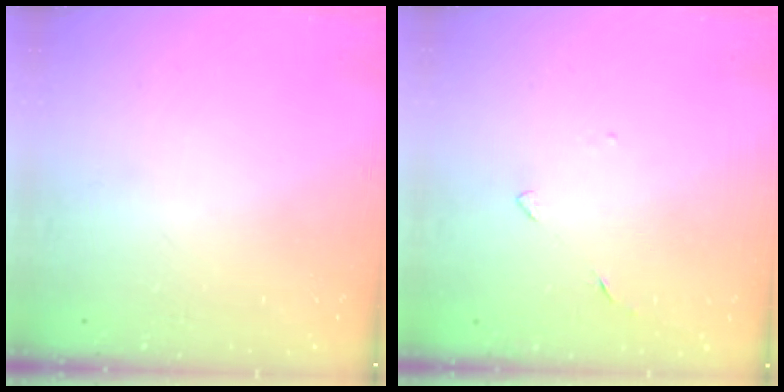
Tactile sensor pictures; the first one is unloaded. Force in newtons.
{"total": 2.7, "press": 2.6, "slide": 0.3}